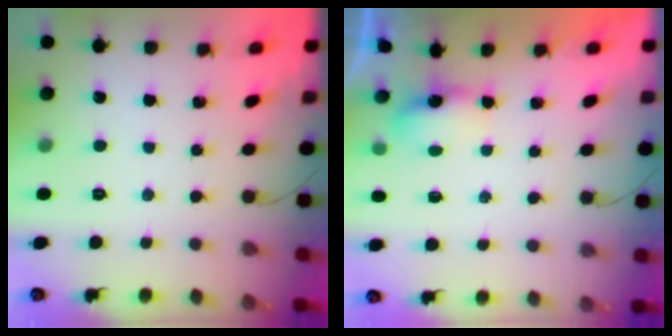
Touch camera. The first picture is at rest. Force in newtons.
{"total": 3.7, "press": 3.7, "slide": 0.6}